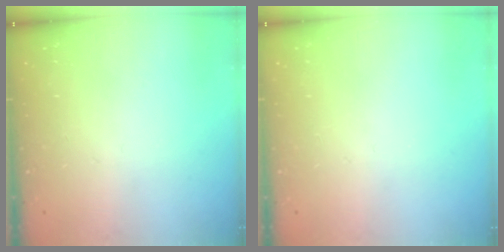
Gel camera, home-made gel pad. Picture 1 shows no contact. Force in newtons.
{"total": 0.0}